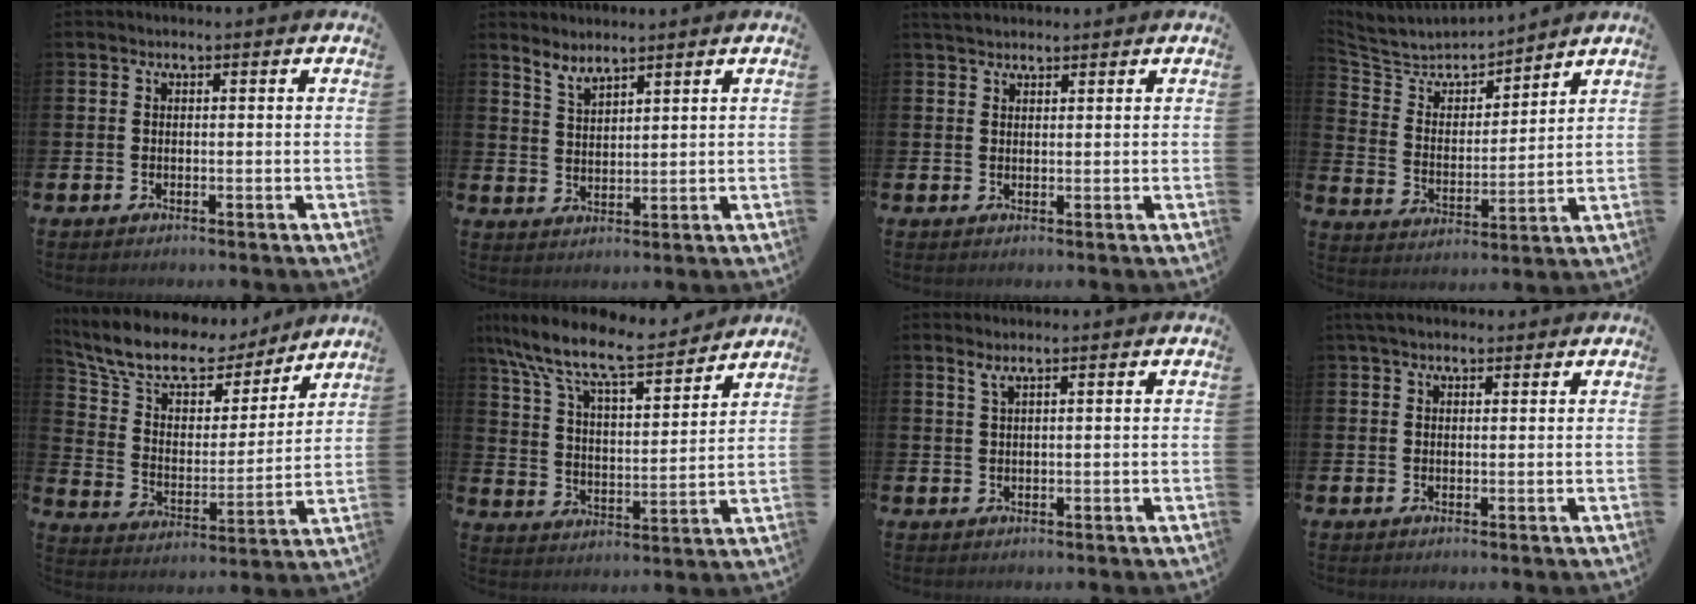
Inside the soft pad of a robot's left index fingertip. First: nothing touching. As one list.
[{"total": 3.3, "force": [3.3, 0.2, 0.4], "torque": [-0.017, -0.017, 0.060]}, {"total": 2.3, "force": [2.1, 0.7, 0.4], "torque": [0.002, -0.005, 0.037]}, {"total": 6.2, "force": [6.0, 1.5, 0.6], "torque": [-0.048, -0.049, 0.102]}, {"total": 12.0, "force": [10.3, 4.9, 3.7], "torque": [-0.111, -0.064, 0.180]}, {"total": 11.0, "force": [9.6, 2.4, 4.9], "torque": [-0.126, -0.061, 0.162]}, {"total": 1.3, "force": [1.0, 0.0, 0.8], "torque": [-0.017, 0.002, 0.017]}, {"total": 2.6, "force": [2.2, 1.0, 1.0], "torque": [-0.011, -0.002, 0.037]}]